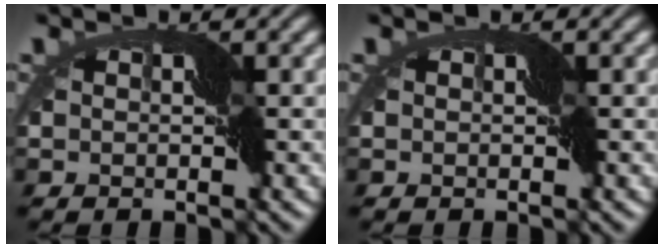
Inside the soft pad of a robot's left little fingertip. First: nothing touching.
{"total": 0.0}